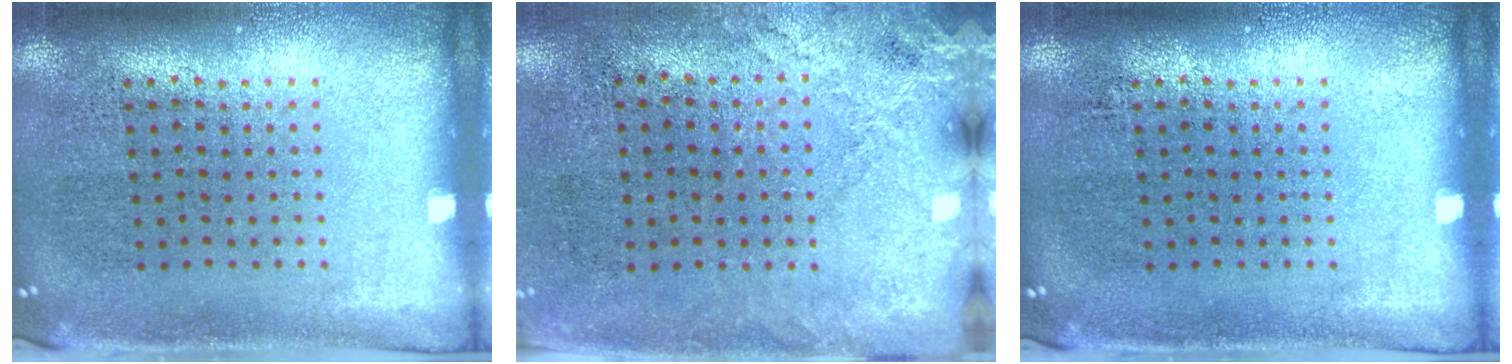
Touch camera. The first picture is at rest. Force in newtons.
{"total": 2.4, "press": 2.0, "slide": 1.3}
{"total": 0.0}